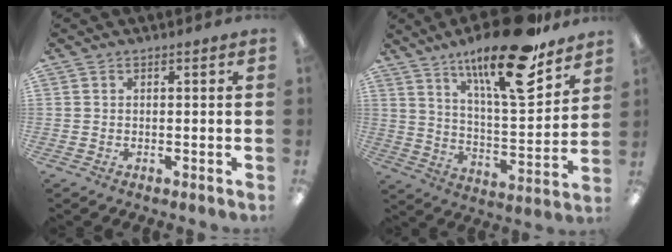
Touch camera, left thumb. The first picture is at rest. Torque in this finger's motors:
{"motor_torque": [0.51, 0.52, 1.58, -1.19, 0.21]}